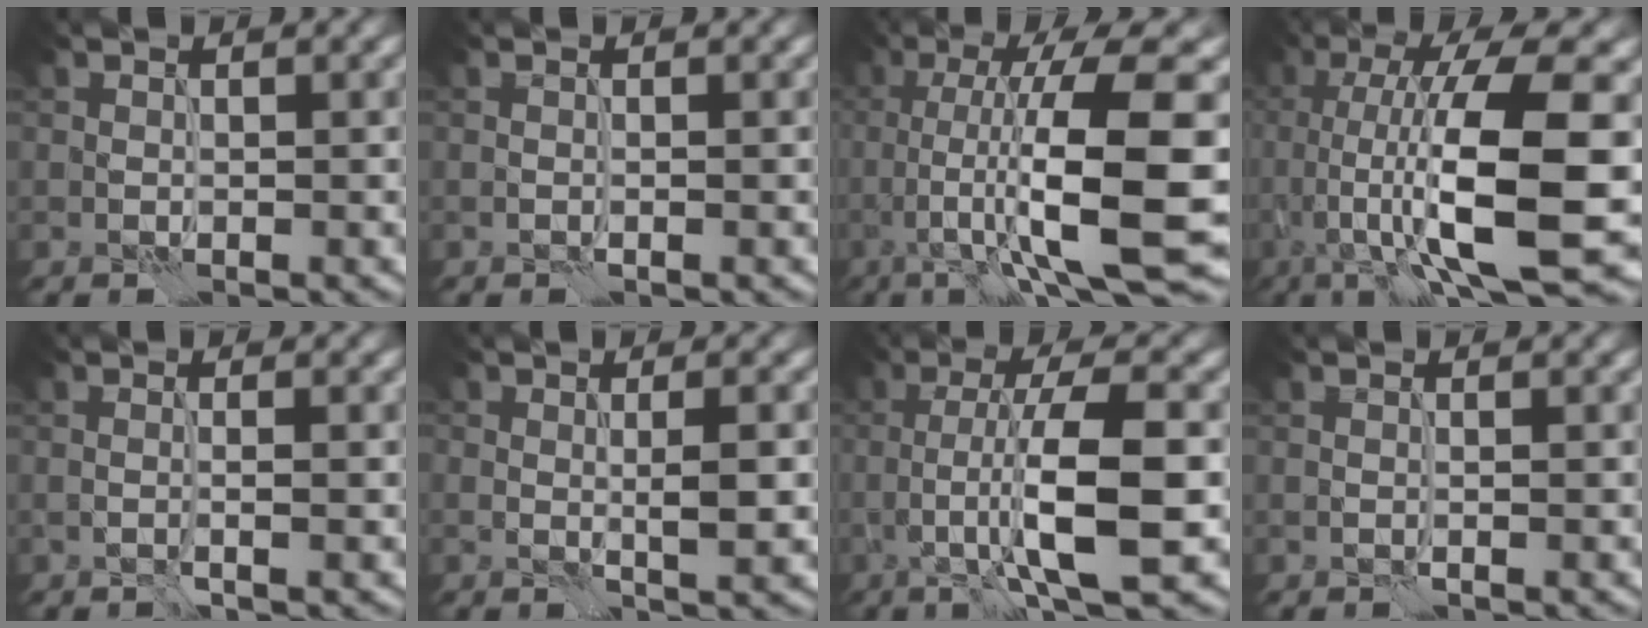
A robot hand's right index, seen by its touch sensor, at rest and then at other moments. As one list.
[{"total": 0.0}, {"total": 12.6, "force": [-1.9, 3.2, 12.0], "torque": [-0.172, 0.003, -0.030]}, {"total": 13.8, "force": [-1.6, 4.5, 12.9], "torque": [-0.205, -0.001, -0.029]}, {"total": 1.0, "force": [-0.4, 0.2, 0.9], "torque": [-0.014, 0.003, -0.011]}, {"total": 2.1, "force": [-0.1, 0.5, 2.0], "torque": [-0.029, -0.003, -0.001]}, {"total": 8.3, "force": [-1.6, 2.0, 7.9], "torque": [-0.118, 0.006, -0.030]}, {"total": 0.0}]